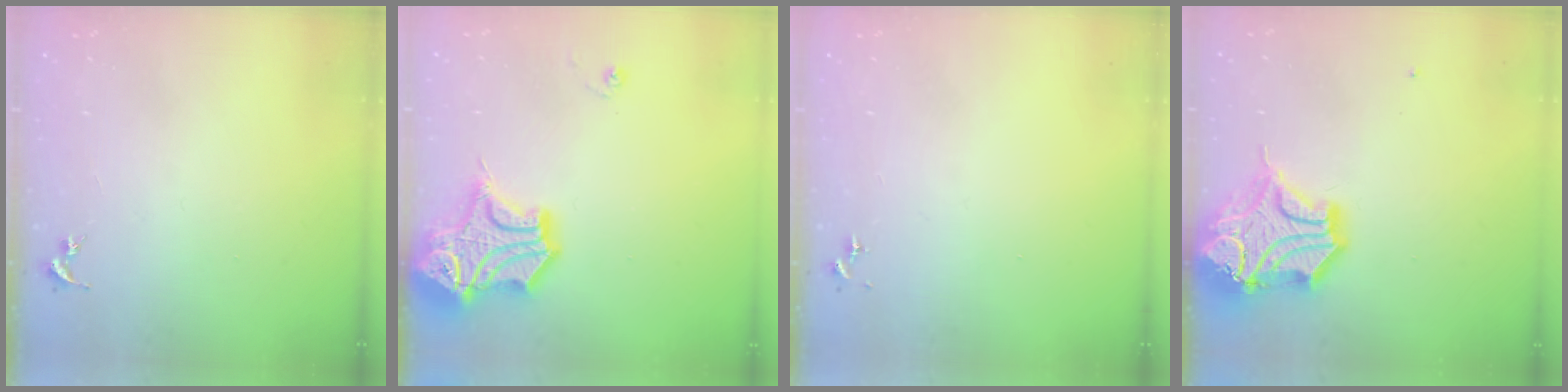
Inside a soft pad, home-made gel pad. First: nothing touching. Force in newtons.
{"total": 17.1, "press": 16.9, "slide": 2.2}
{"total": 0.0}
{"total": 18.1, "press": 17.9, "slide": 2.5}